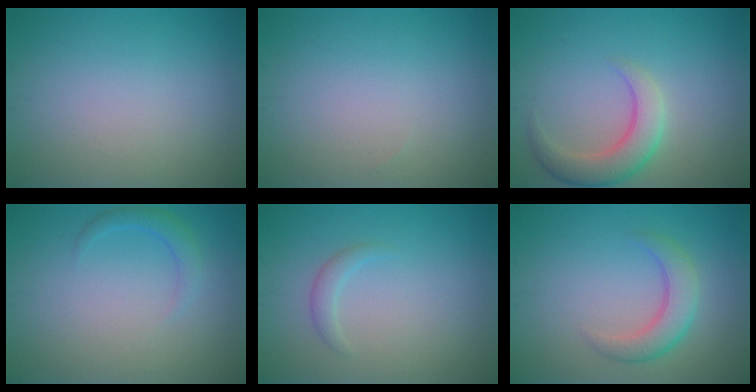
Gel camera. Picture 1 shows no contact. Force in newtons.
{"total": 0.0}
{"total": 4.0, "press": 3.9, "slide": 0.3}
{"total": 1.5, "press": 1.5, "slide": 0.1}
{"total": 1.2, "press": 1.2, "slide": 0.1}
{"total": 3.4, "press": 3.4, "slide": 0.2}